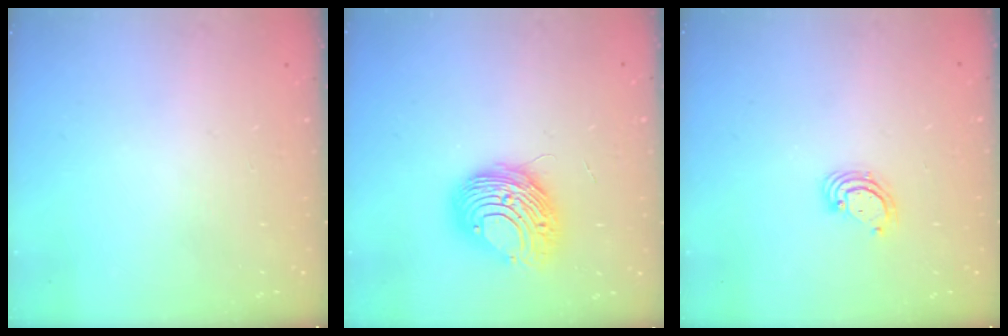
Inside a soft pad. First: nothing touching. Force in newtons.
{"total": 10.5, "press": 10.5, "slide": 1.3}
{"total": 3.5, "press": 3.5, "slide": 0.2}